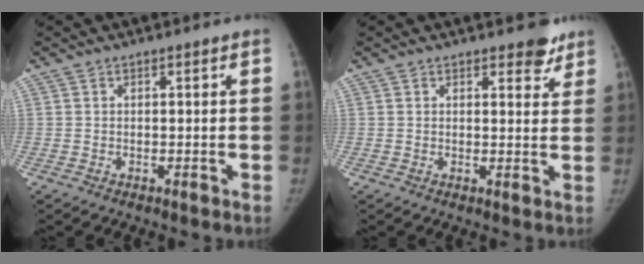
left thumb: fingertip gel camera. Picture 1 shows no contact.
{"total": 3.8, "force": [2.9, 1.8, 1.7], "torque": [0.009, -0.016, 0.034]}